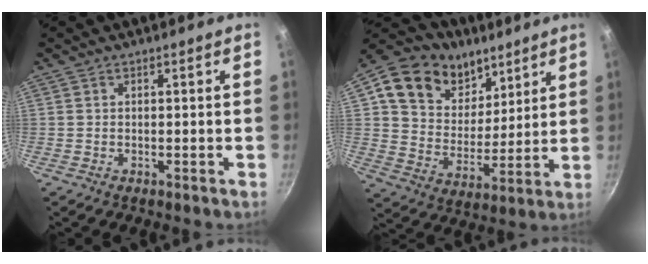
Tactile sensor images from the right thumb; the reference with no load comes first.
{"total": 18.9, "force": [10.0, 13.8, 8.3], "torque": [-0.105, -0.043, 0.168]}